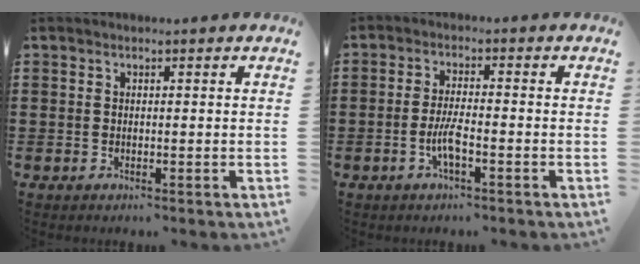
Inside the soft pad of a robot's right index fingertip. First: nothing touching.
{"total": 3.9, "force": [-1.6, 0.6, 3.6], "torque": [-0.083, -0.009, -0.033]}